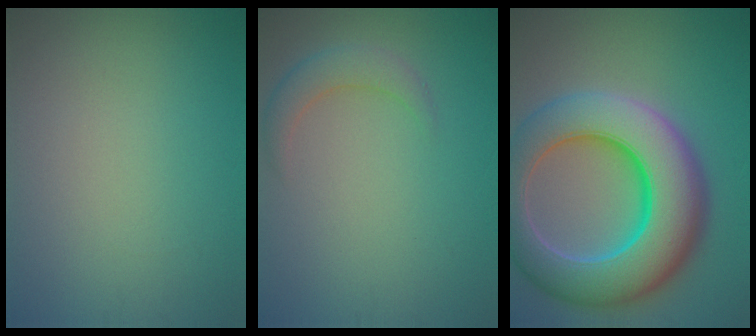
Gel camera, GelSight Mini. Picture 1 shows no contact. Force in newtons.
{"total": 2.2, "press": 2.2, "slide": 0.1}
{"total": 12.3, "press": 12.3, "slide": 0.2}